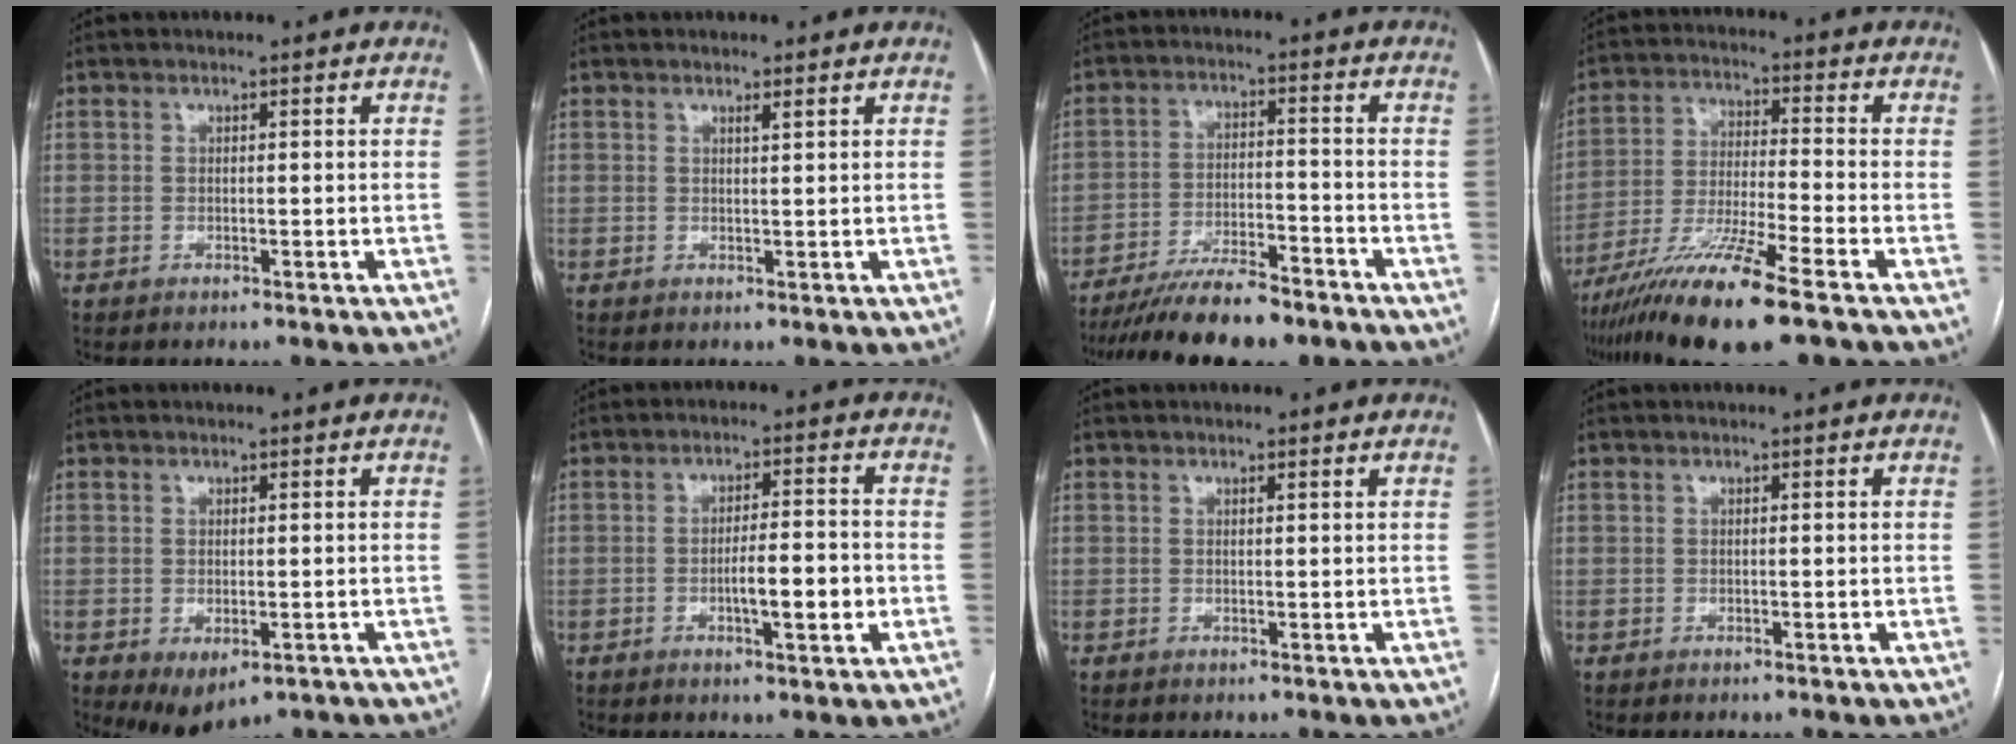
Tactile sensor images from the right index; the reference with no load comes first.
{"total": 0.7, "force": [0.6, -0.2, 0.4], "torque": [-0.014, -0.006, 0.014]}
{"total": 12.3, "force": [-10.4, 2.0, 6.2], "torque": [-0.098, -0.013, -0.167]}
{"total": 13.8, "force": [-9.2, 0.0, 10.3], "torque": [-0.206, -0.040, -0.167]}
{"total": 4.7, "force": [-2.2, 2.5, 3.4], "torque": [-0.046, -0.011, -0.019]}
{"total": 6.4, "force": [-1.7, 1.0, 6.1], "torque": [-0.100, 0.003, -0.025]}
{"total": 0.6, "force": [0.6, 0.0, 0.1], "torque": [-0.009, -0.001, 0.008]}
{"total": 0.0}